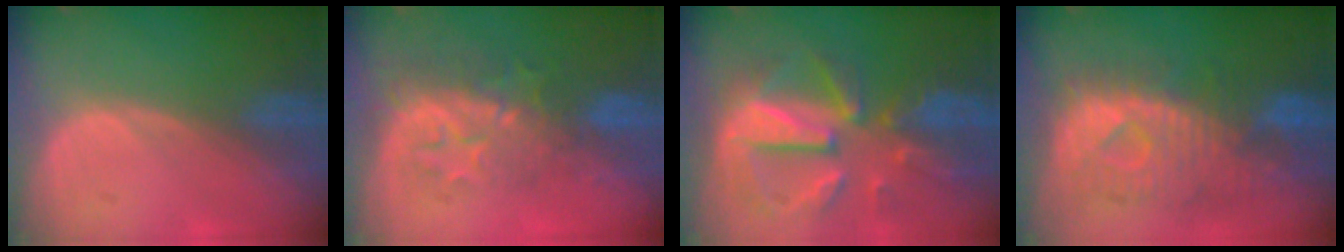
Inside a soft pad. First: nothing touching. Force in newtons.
{"total": 8.5, "press": 7.9, "slide": 3.2}
{"total": 11.7, "press": 10.2, "slide": 5.7}
{"total": 10.9, "press": 9.6, "slide": 5.0}